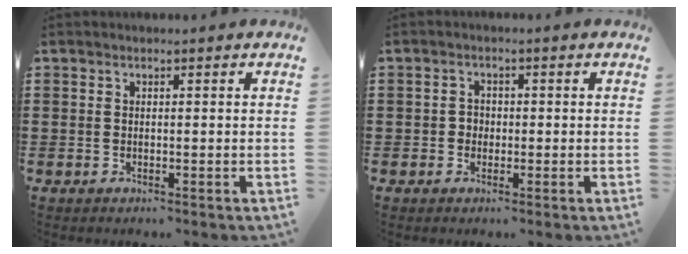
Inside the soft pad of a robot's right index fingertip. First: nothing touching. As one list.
[{"total": 1.7, "force": [-0.3, 1.5, 0.5], "torque": [-0.015, 0.004, -0.009]}]